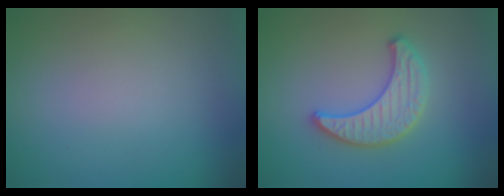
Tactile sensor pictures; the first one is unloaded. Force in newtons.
{"total": 3.3, "press": 3.2, "slide": 0.3}